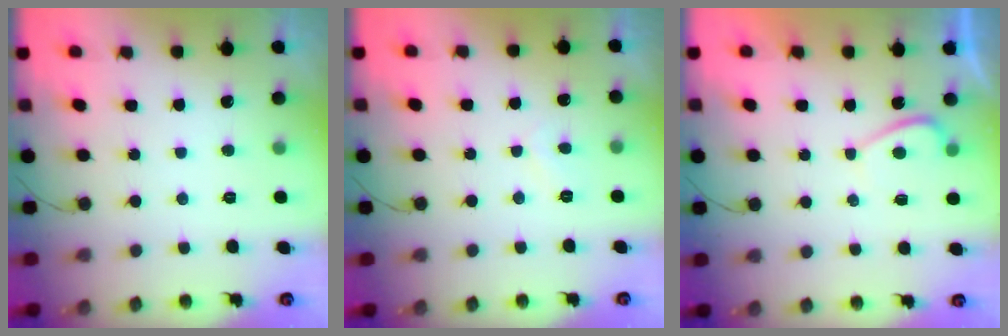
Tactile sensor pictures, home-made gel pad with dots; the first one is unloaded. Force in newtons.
{"total": 1.9, "press": 1.8, "slide": 0.5}
{"total": 2.3, "press": 2.2, "slide": 0.8}